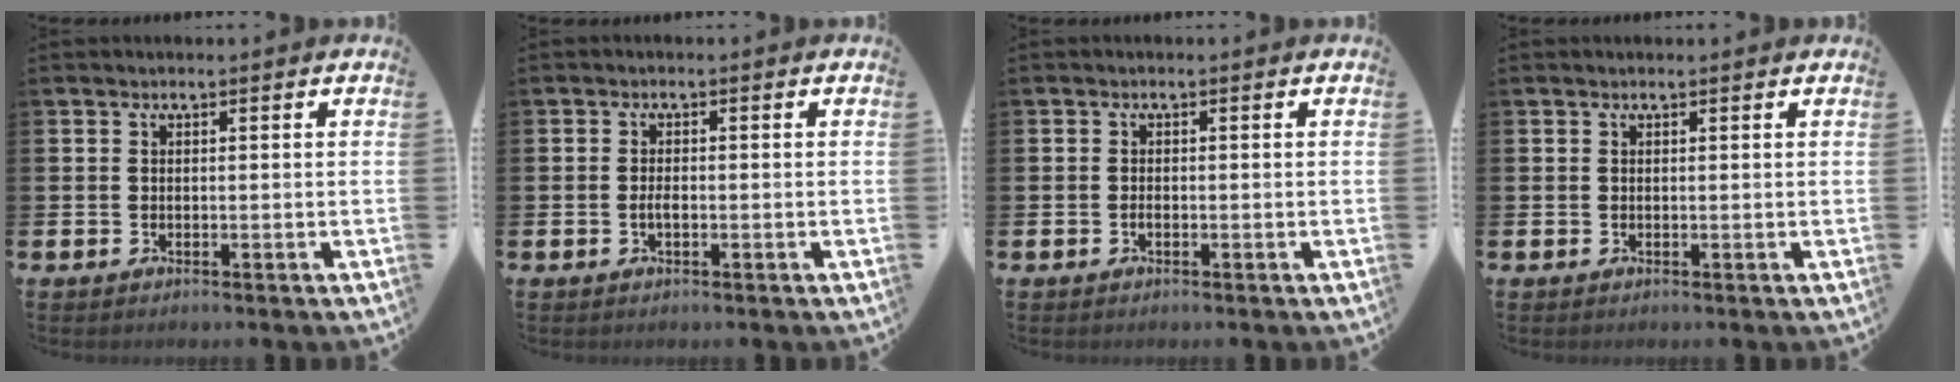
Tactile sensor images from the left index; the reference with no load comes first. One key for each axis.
{"total": 1.4, "fx": -0.3, "fy": 0.6, "fz": 1.2, "tx": -0.019, "ty": 0.000, "tz": -0.008}
{"total": 0.6, "fx": -0.3, "fy": 0.3, "fz": 0.4, "tx": -0.014, "ty": 0.001, "tz": -0.005}
{"total": 0.0}